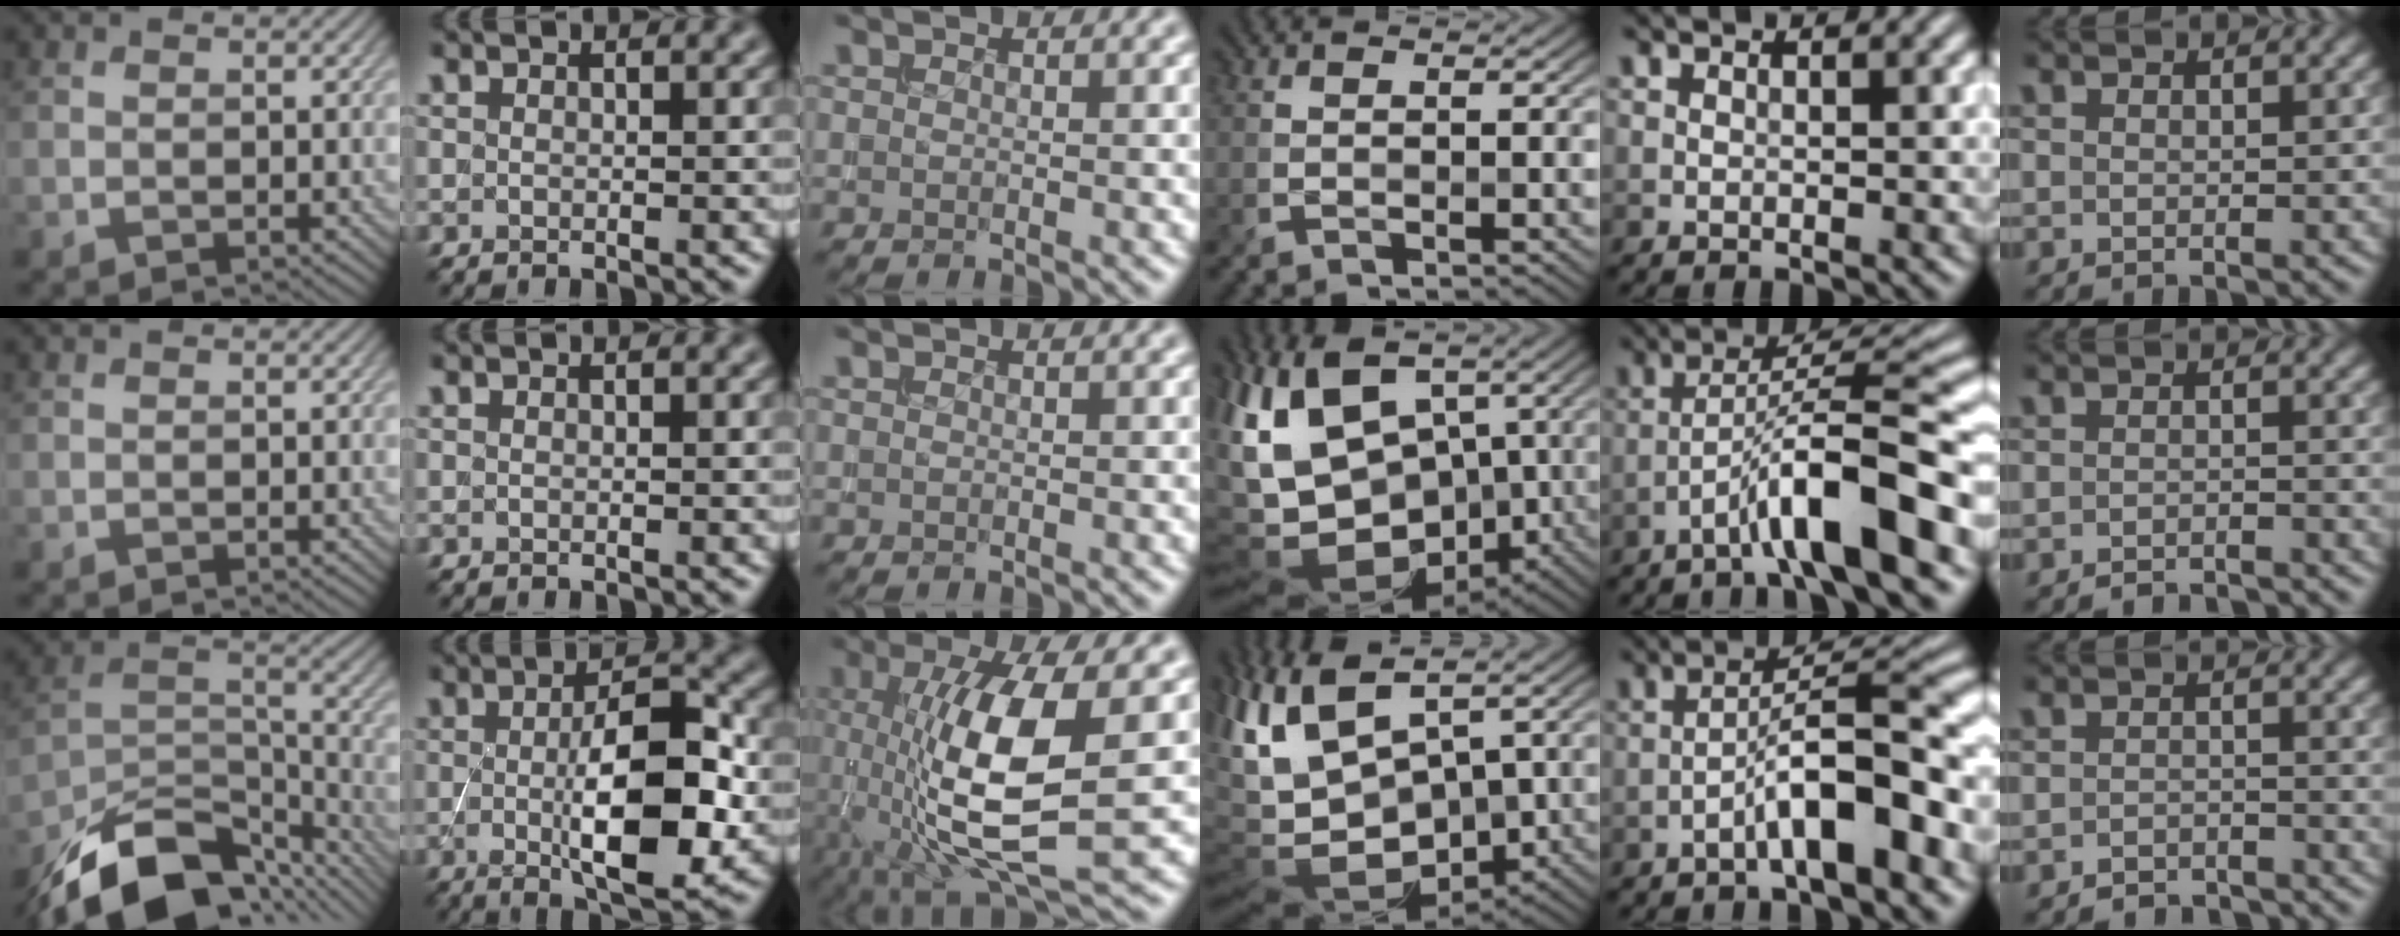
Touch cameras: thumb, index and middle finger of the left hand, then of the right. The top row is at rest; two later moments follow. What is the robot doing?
{"motion": "extract", "object": "backpack"}